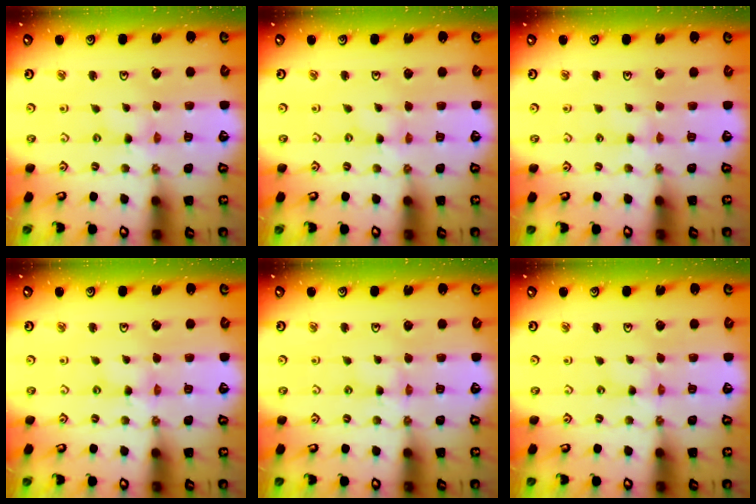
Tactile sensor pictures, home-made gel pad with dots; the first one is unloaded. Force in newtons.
{"total": 0.0}
{"total": 2.8, "press": 2.8, "slide": 0.3}
{"total": 1.7, "press": 1.7, "slide": 0.2}
{"total": 2.8, "press": 2.8, "slide": 0.4}
{"total": 0.0}